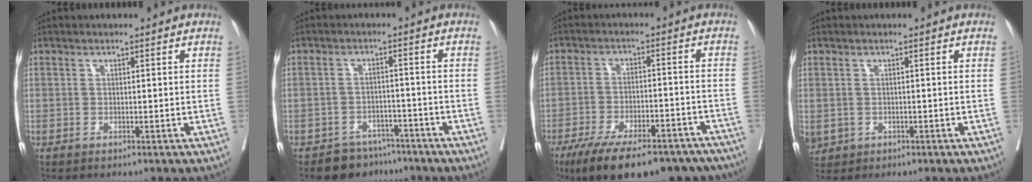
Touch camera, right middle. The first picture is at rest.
{"total": 5.2, "force": [-4.3, 2.9, 0.4], "torque": [0.009, 0.009, -0.065]}
{"total": 20.3, "force": [-15.8, 6.7, 10.9], "torque": [-0.151, -0.003, -0.222]}
{"total": 3.5, "force": [-1.0, 3.2, 1.0], "torque": [-0.025, -0.002, -0.008]}